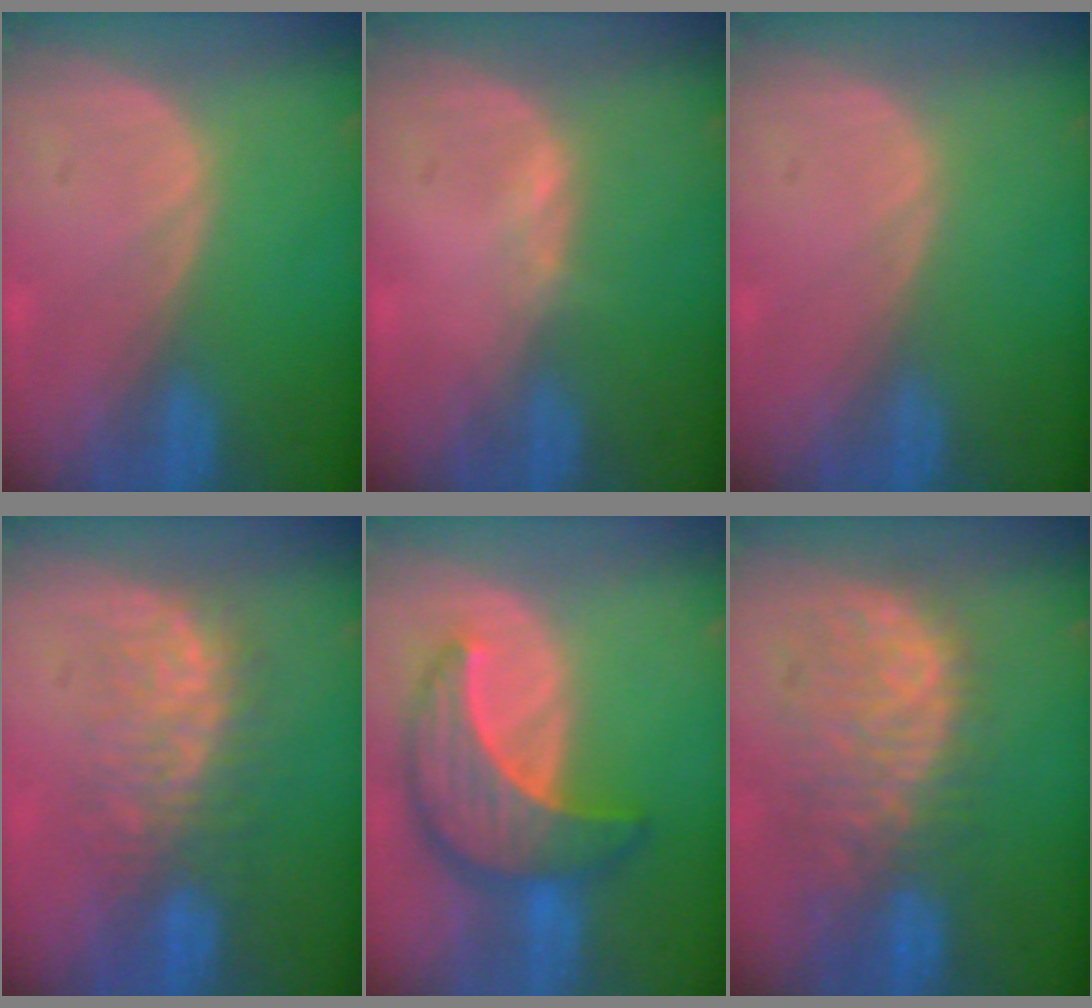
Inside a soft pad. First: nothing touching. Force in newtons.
{"total": 0.6, "press": 0.5, "slide": 0.4}
{"total": 0.0}
{"total": 7.6, "press": 7.5, "slide": 1.2}
{"total": 9.5, "press": 9.5, "slide": 0.7}
{"total": 10.7, "press": 9.4, "slide": 5.2}